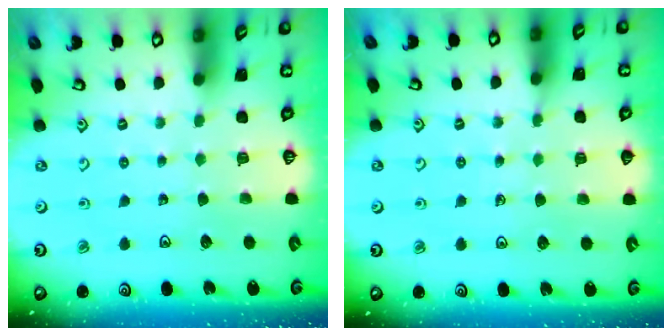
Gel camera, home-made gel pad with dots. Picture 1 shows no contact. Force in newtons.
{"total": 4.7, "press": 4.2, "slide": 2.1}